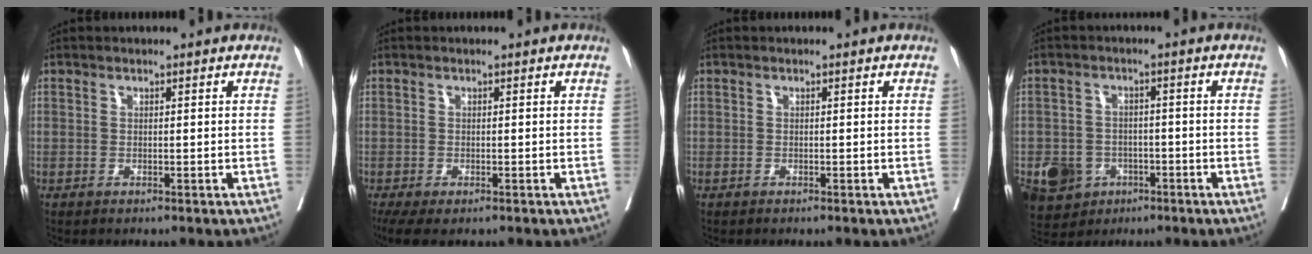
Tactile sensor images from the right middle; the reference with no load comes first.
{"total": 5.8, "force": [-3.7, 2.5, 3.6], "torque": [-0.070, -0.018, -0.062]}
{"total": 0.6, "force": [-0.5, 0.0, 0.3], "torque": [-0.004, -0.001, -0.008]}
{"total": 9.0, "force": [-4.2, 7.3, 3.1], "torque": [-0.070, 0.003, -0.058]}